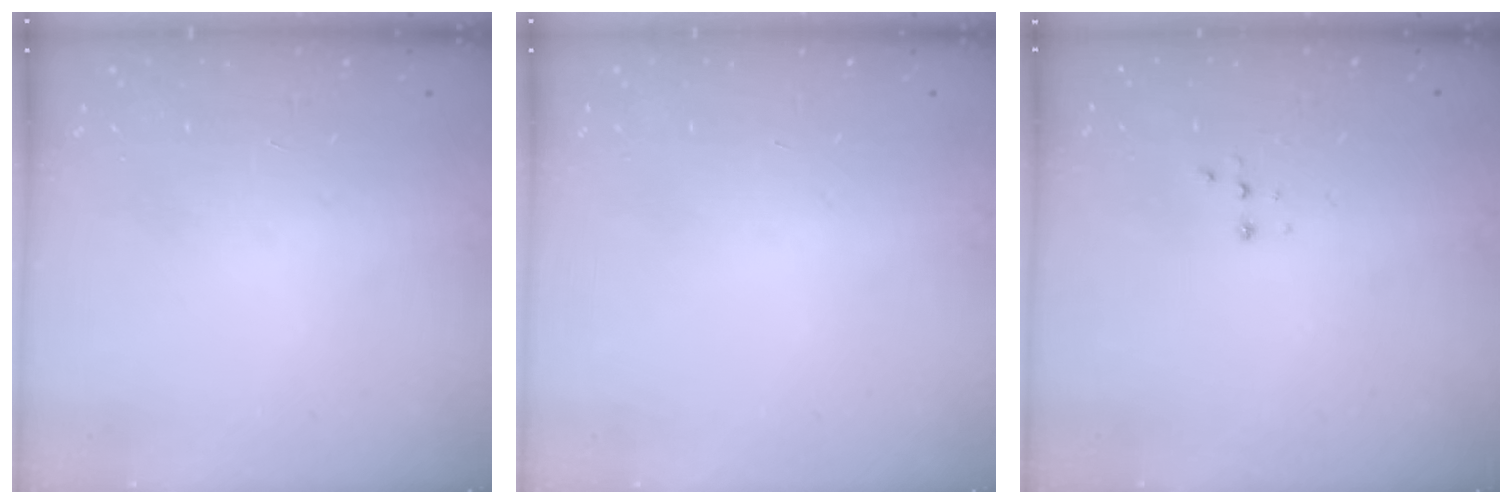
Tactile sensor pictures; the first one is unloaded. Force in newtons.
{"total": 0.0}
{"total": 2.7, "press": 2.7, "slide": 0.5}